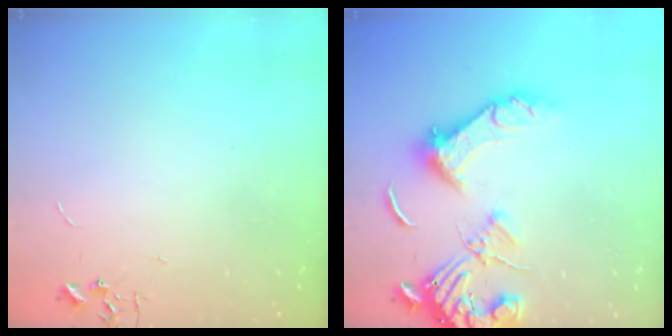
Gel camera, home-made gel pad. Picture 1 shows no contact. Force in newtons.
{"total": 16.7, "press": 16.5, "slide": 2.9}